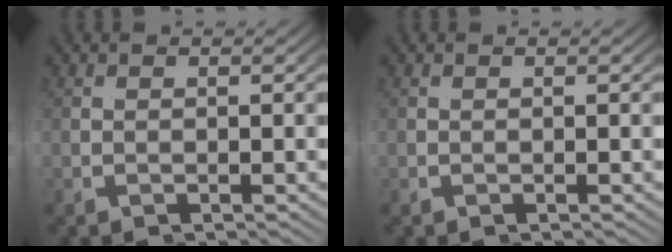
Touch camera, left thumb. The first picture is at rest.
{"total": 0.0}